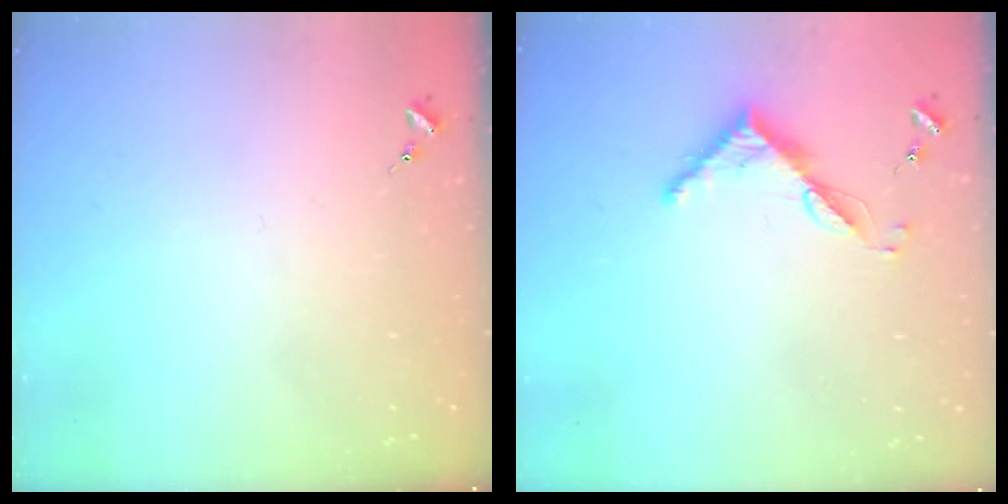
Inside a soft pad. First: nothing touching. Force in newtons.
{"total": 6.4, "press": 6.3, "slide": 0.6}